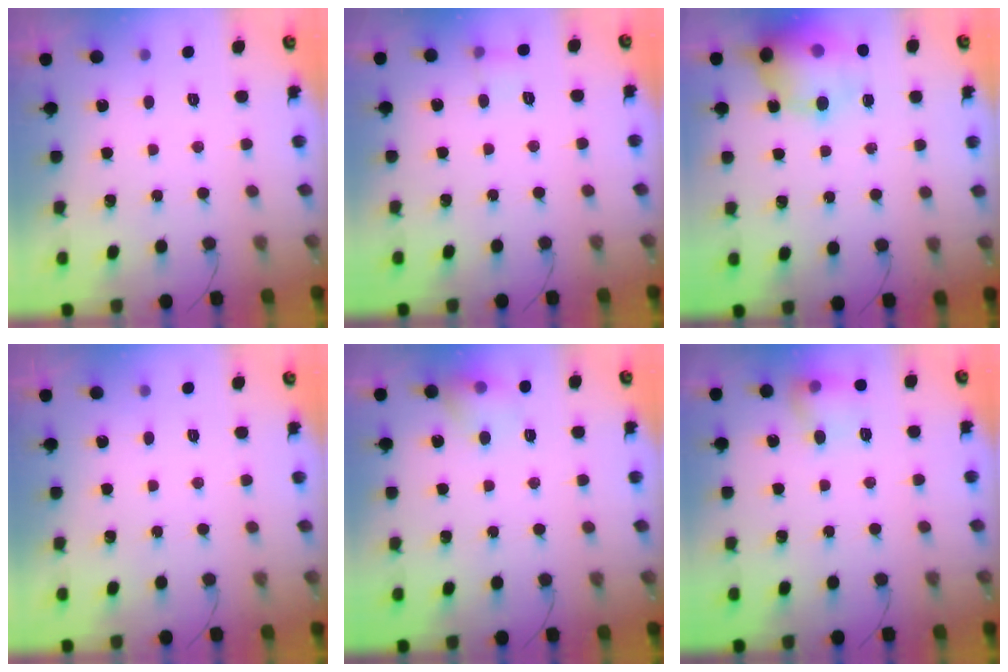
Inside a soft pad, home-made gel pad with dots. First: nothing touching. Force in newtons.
{"total": 5.2, "press": 4.9, "slide": 1.7}
{"total": 16.2, "press": 15.9, "slide": 3.1}
{"total": 0.0}
{"total": 9.8, "press": 9.7, "slide": 1.5}
{"total": 10.7, "press": 10.7, "slide": 0.8}